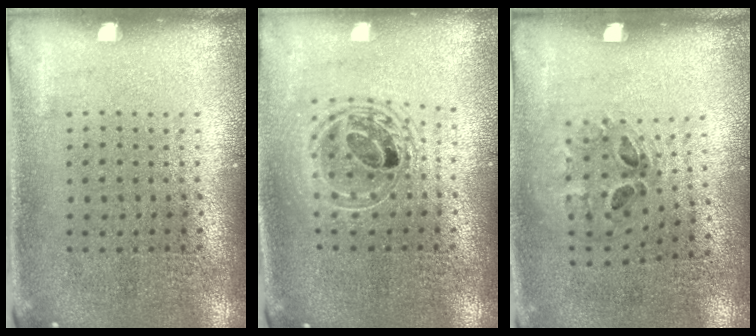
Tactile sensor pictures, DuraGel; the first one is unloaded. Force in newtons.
{"total": 1.6, "press": 1.3, "slide": 0.9}
{"total": 1.2, "press": 0.6, "slide": 1.0}